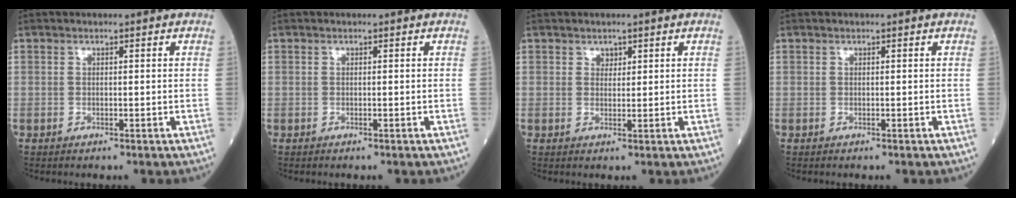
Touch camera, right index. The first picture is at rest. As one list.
[{"total": 0.0}, {"total": 1.2, "force": [0.8, 0.8, 0.4], "torque": [-0.002, -0.002, 0.011]}, {"total": 0.0}]